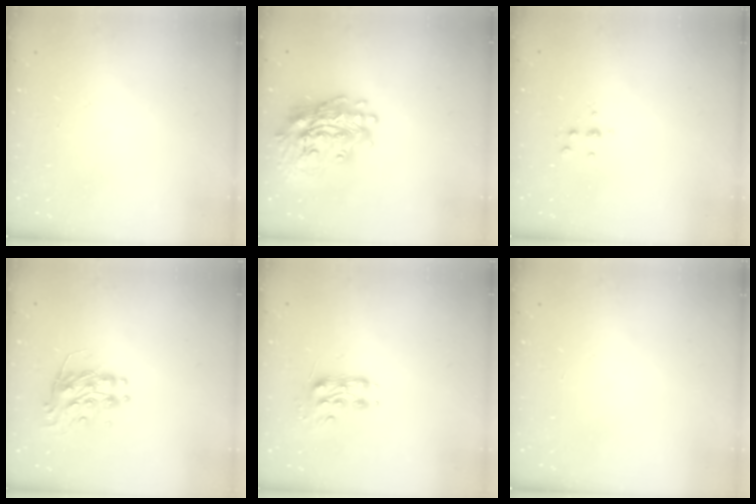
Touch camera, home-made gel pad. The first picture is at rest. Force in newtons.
{"total": 19.4, "press": 19.2, "slide": 3.0}
{"total": 5.3, "press": 5.2, "slide": 1.0}
{"total": 9.2, "press": 9.2, "slide": 0.3}
{"total": 8.1, "press": 8.0, "slide": 1.0}
{"total": 0.0}